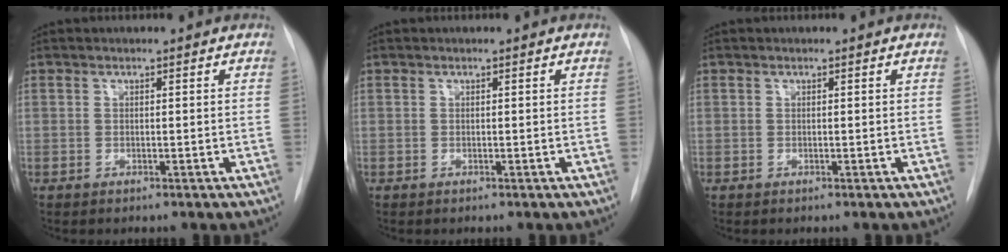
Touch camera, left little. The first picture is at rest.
{"total": 0.0}
{"total": 0.0}